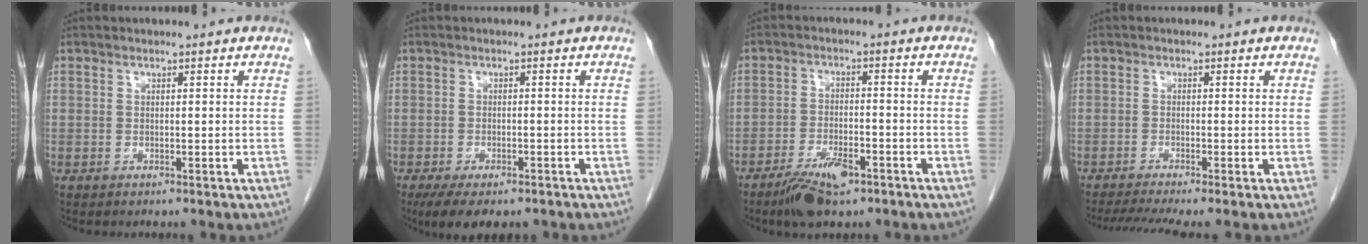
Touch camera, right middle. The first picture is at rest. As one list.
[{"total": 7.0, "force": [-5.1, 2.7, 4.0], "torque": [-0.057, -0.009, -0.075]}, {"total": 6.6, "force": [-4.3, 2.2, 4.4], "torque": [-0.087, -0.006, -0.071]}, {"total": 5.1, "force": [-4.1, -0.5, 3.0], "torque": [-0.050, -0.011, -0.068]}]